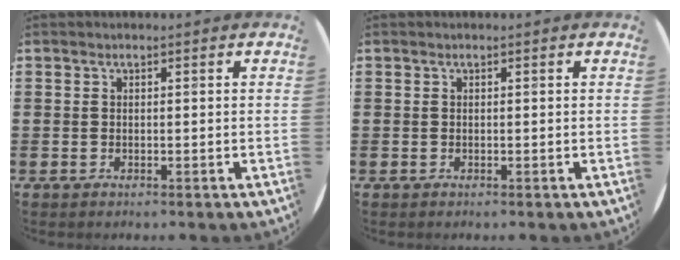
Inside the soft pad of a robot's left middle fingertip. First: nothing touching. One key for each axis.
{"total": 0.0}